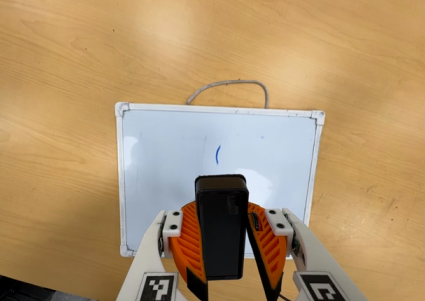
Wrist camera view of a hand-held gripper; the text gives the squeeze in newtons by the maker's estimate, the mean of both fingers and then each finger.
{"total": 9.8, "left": 9.9, "right": 9.7}